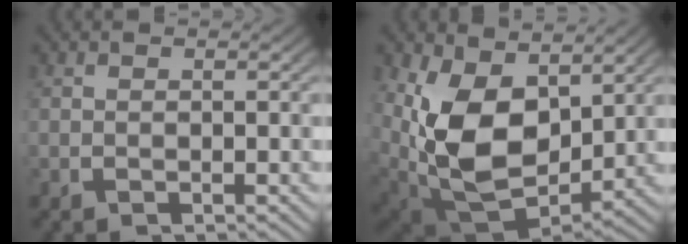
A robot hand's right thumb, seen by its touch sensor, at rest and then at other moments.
{"total": 12.7, "force": [0.0, 8.4, 9.5], "torque": [-0.235, -0.062, 0.030]}